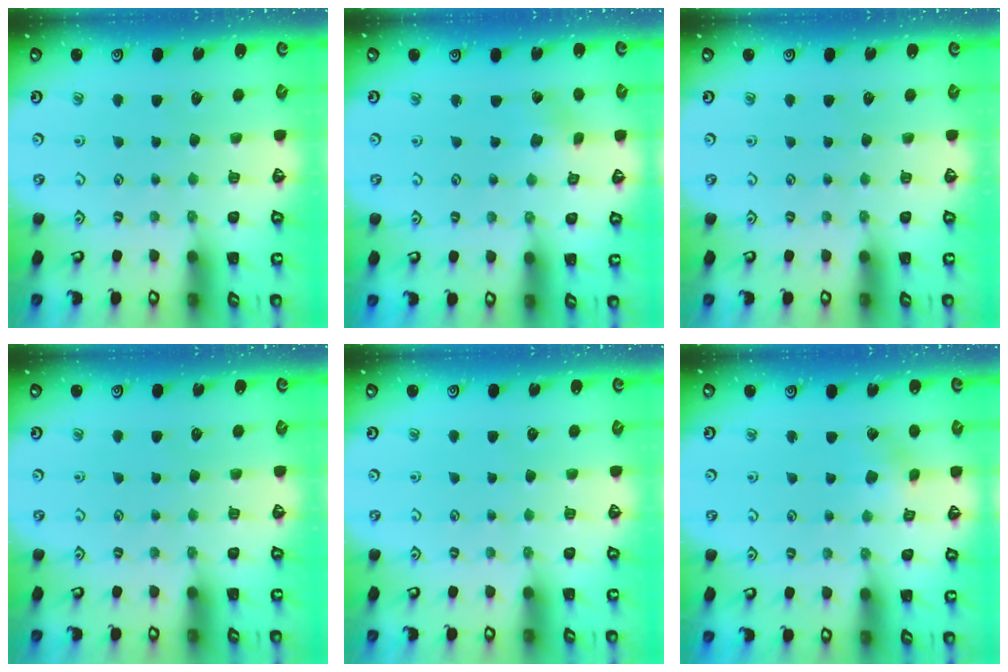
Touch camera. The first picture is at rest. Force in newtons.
{"total": 1.8, "press": 1.8, "slide": 0.3}
{"total": 0.0}
{"total": 0.0}
{"total": 0.0}
{"total": 2.3, "press": 2.2, "slide": 0.3}